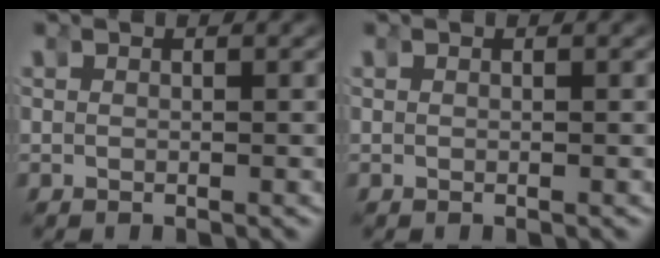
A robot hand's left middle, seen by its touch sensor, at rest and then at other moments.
{"total": 0.0}